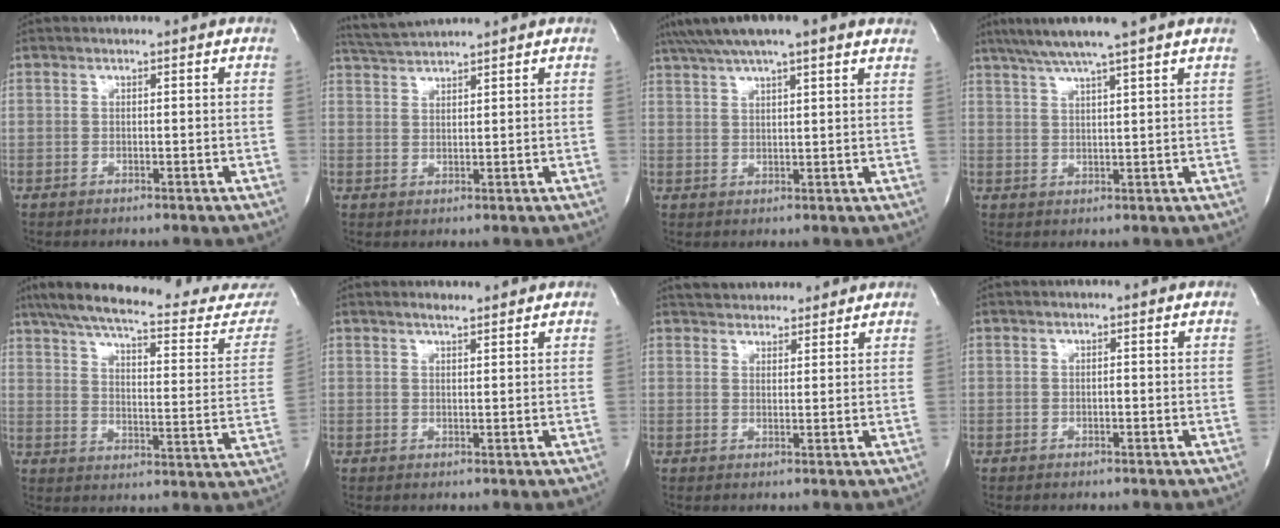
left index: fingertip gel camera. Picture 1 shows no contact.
{"total": 4.5, "force": [4.3, -1.1, 0.8], "torque": [-0.020, 0.015, 0.085]}
{"total": 13.8, "force": [10.8, 1.8, 8.4], "torque": [-0.149, 0.049, 0.154]}
{"total": 7.6, "force": [6.1, -1.4, 4.3], "torque": [-0.072, 0.015, 0.096]}
{"total": 29.7, "force": [26.1, 4.4, 13.5], "torque": [-0.214, -0.061, 0.325]}
{"total": 2.8, "force": [2.6, 0.3, 1.1], "torque": [-0.021, 0.013, 0.042]}
{"total": 8.4, "force": [7.7, 2.6, 2.0], "torque": [-0.021, 0.024, 0.108]}
{"total": 0.0}